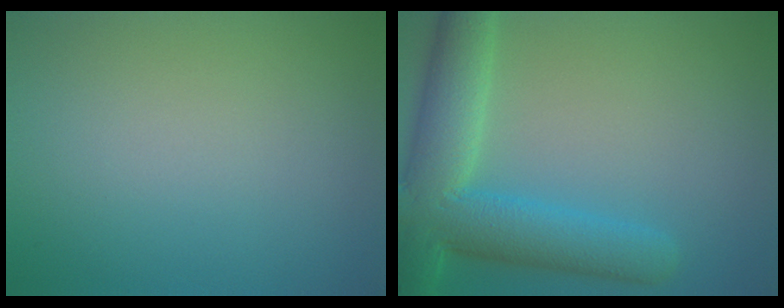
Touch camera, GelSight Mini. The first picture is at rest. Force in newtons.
{"total": 9.1, "press": 9.1, "slide": 0.3}